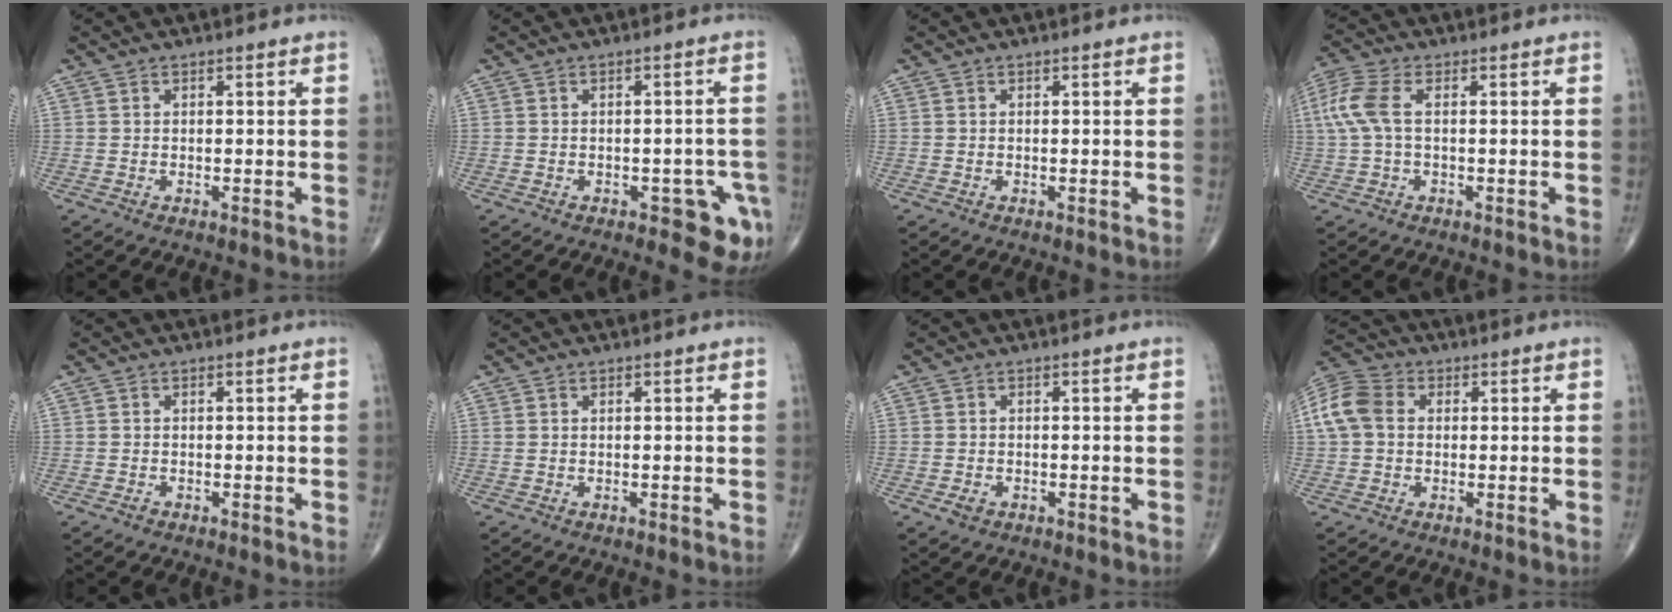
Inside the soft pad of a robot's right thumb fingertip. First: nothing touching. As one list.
[{"total": 7.0, "force": [-3.1, 3.2, 5.4], "torque": [-0.036, 0.009, -0.033]}, {"total": 0.0}, {"total": 7.6, "force": [1.0, 3.7, 6.5], "torque": [-0.183, 0.021, 0.018]}, {"total": 0.6, "force": [-0.4, 0.4, 0.2], "torque": [-0.003, 0.002, -0.008]}, {"total": 0.0}, {"total": 1.7, "force": [-0.7, 1.3, 0.9], "torque": [-0.014, 0.002, -0.009]}, {"total": 9.0, "force": [1.0, 6.8, 5.8], "torque": [-0.123, 0.026, 0.013]}]